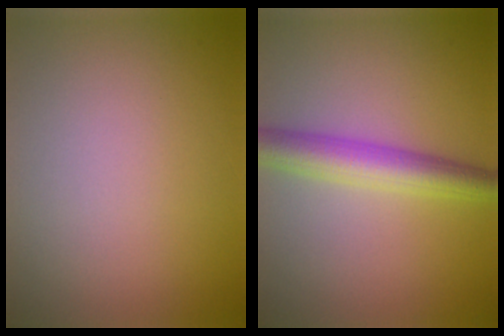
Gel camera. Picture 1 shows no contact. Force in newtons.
{"total": 4.8, "press": 4.8, "slide": 0.1}